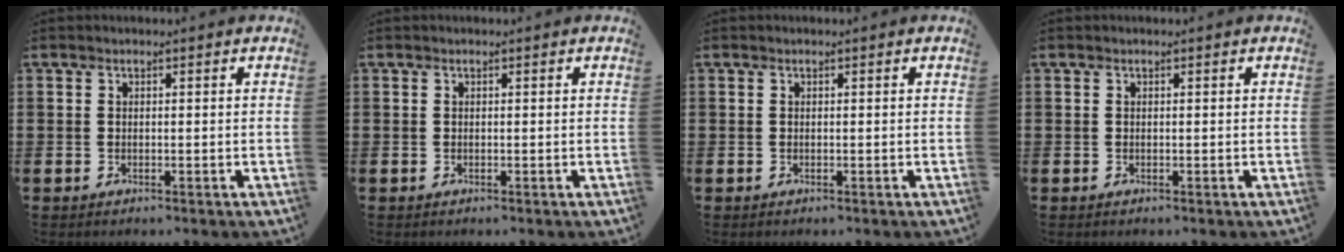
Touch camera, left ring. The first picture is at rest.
{"total": 0.0}
{"total": 0.0}
{"total": 0.0}